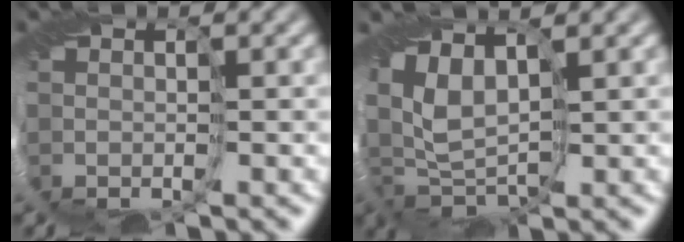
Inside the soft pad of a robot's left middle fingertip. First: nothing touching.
{"total": 5.3, "force": [0.0, 3.4, 4.1], "torque": [-0.097, 0.009, -0.004]}